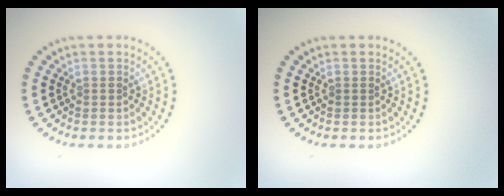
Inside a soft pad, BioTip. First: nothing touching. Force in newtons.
{"total": 0.0}